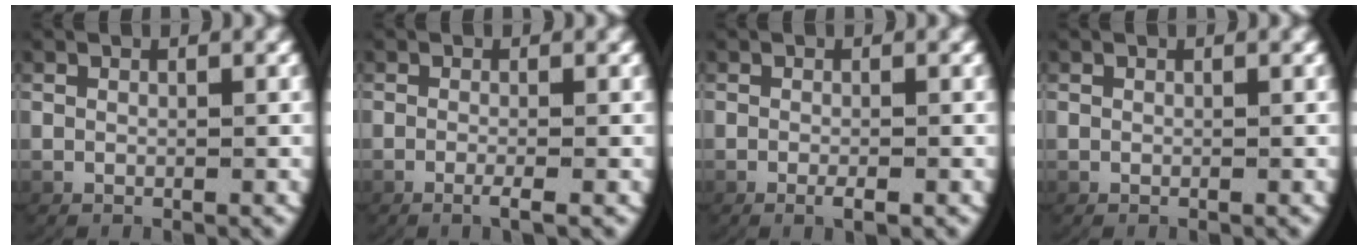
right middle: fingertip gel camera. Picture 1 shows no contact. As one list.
[{"total": 1.8, "force": [-1.2, 0.1, 1.4], "torque": [-0.034, -0.001, -0.019]}, {"total": 1.6, "force": [-1.1, 0.5, 1.1], "torque": [-0.024, 0.004, -0.019]}, {"total": 0.0}]